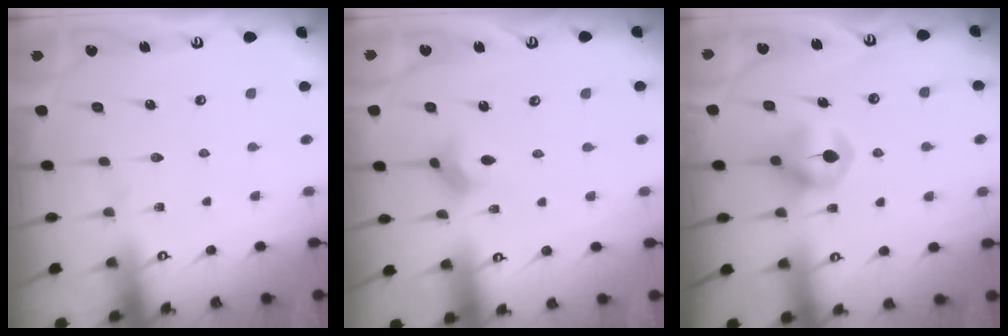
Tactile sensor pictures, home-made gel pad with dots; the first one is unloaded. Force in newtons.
{"total": 2.8, "press": 2.8, "slide": 0.1}
{"total": 7.4, "press": 7.3, "slide": 0.3}